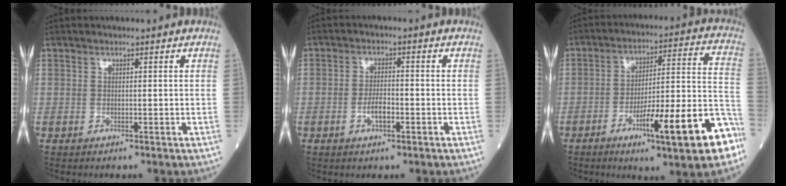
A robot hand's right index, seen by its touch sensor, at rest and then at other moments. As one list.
[{"total": 3.2, "force": [-1.2, 1.1, 2.7], "torque": [-0.052, 0.003, -0.021]}, {"total": 17.6, "force": [-8.6, 1.7, 15.2], "torque": [-0.192, 0.015, -0.118]}]